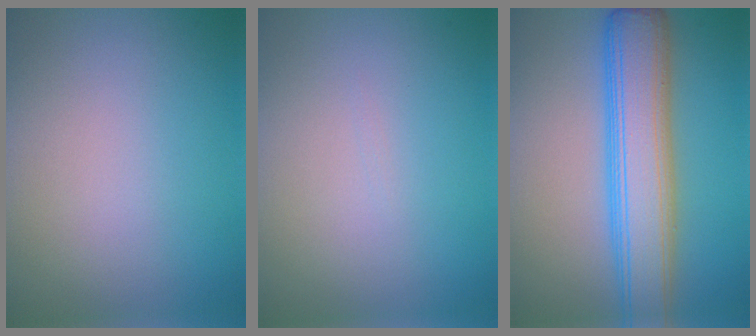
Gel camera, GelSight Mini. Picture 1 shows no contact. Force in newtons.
{"total": 0.0}
{"total": 8.3, "press": 8.3, "slide": 0.2}